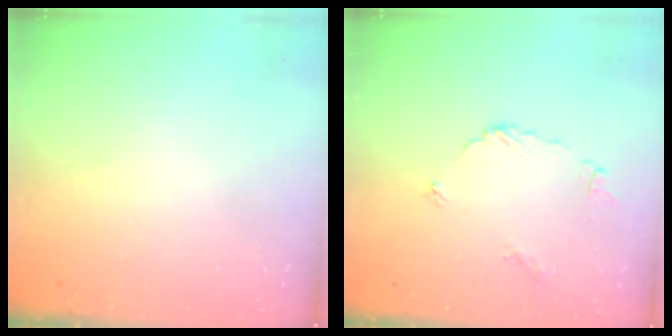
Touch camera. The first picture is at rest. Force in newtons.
{"total": 7.0, "press": 7.0, "slide": 0.4}